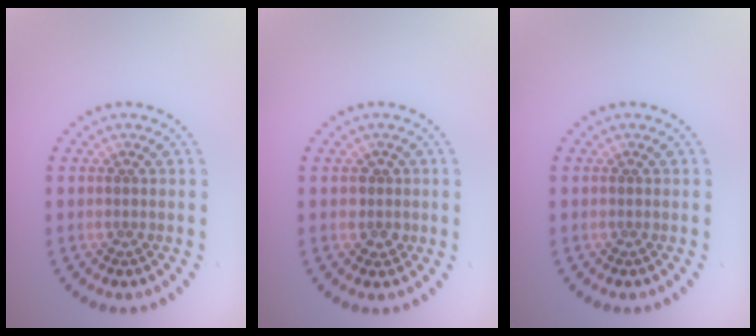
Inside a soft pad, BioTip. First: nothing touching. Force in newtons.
{"total": 1.5, "press": 1.2, "slide": 0.9}
{"total": 0.0}